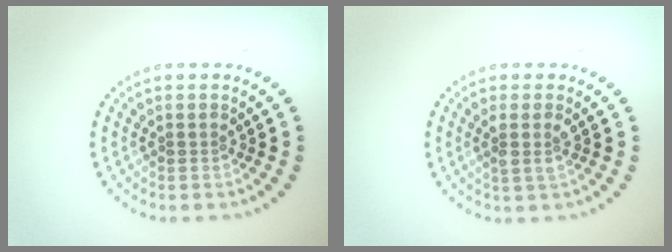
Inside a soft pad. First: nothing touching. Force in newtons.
{"total": 1.7, "press": 1.6, "slide": 0.7}